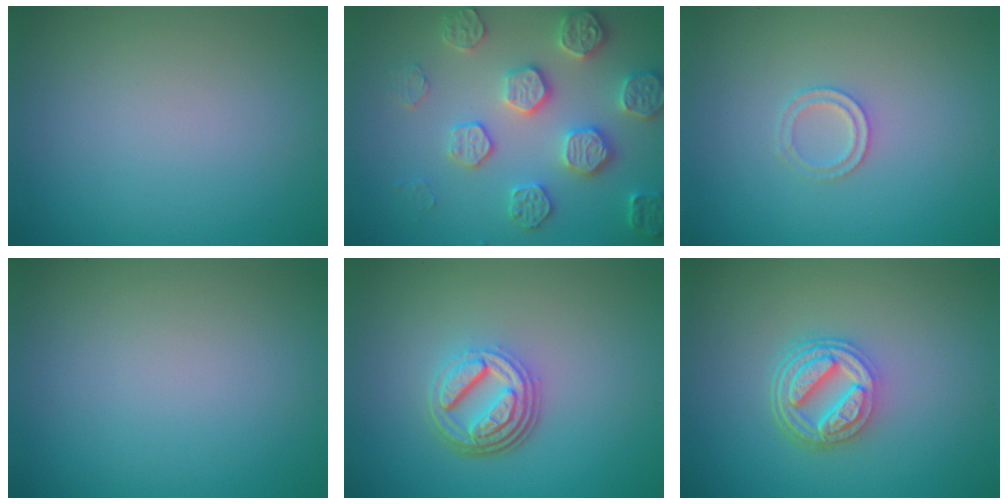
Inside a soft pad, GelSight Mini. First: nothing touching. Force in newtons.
{"total": 4.9, "press": 4.9, "slide": 0.4}
{"total": 1.4, "press": 1.4, "slide": 0.3}
{"total": 0.0}
{"total": 4.9, "press": 3.5, "slide": 3.4}
{"total": 4.8, "press": 3.7, "slide": 3.1}